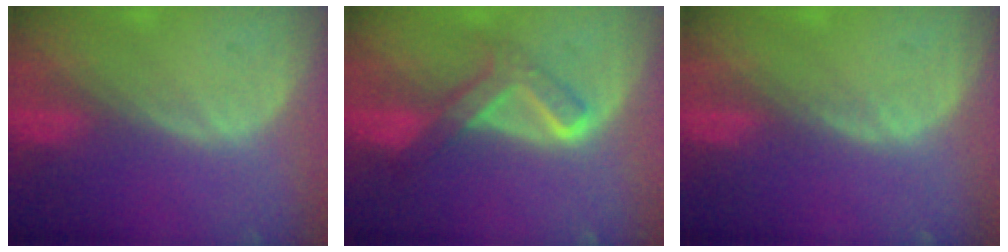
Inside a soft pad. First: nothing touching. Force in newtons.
{"total": 5.9, "press": 5.7, "slide": 1.6}
{"total": 0.5, "press": 0.5, "slide": 0.1}